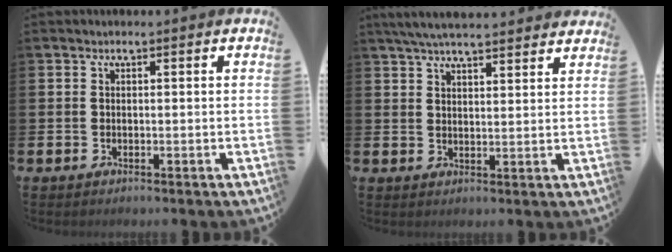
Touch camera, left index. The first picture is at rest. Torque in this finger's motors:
{"motor_torque": [1.04, -1.09, 0.31, 0.21]}